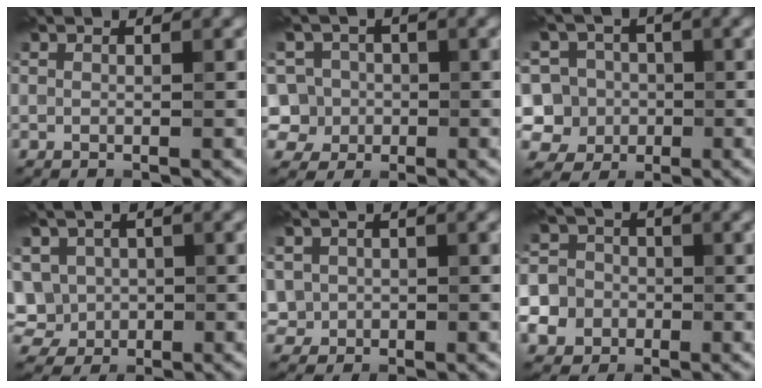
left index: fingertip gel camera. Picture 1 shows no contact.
{"total": 6.1, "force": [-0.8, 5.8, 1.8], "torque": [-0.027, 0.025, -0.039]}
{"total": 7.6, "force": [-1.3, 7.2, 2.1], "torque": [-0.038, 0.027, -0.061]}
{"total": 6.9, "force": [-0.3, 6.3, 3.0], "torque": [-0.070, 0.013, -0.025]}
{"total": 2.1, "force": [0.1, 2.0, 0.7], "torque": [-0.011, -0.006, 0.004]}
{"total": 14.1, "force": [-5.4, 12.6, 3.3], "torque": [-0.101, -0.024, -0.129]}